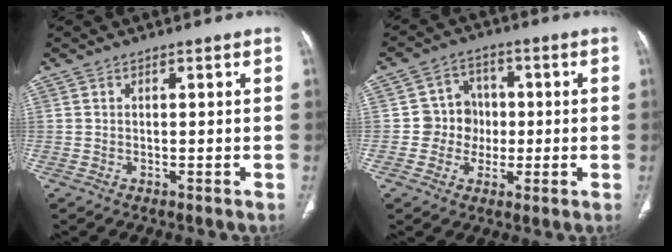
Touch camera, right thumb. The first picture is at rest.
{"total": 6.9, "force": [-0.7, 6.6, 1.8], "torque": [0.018, 0.020, -0.019]}